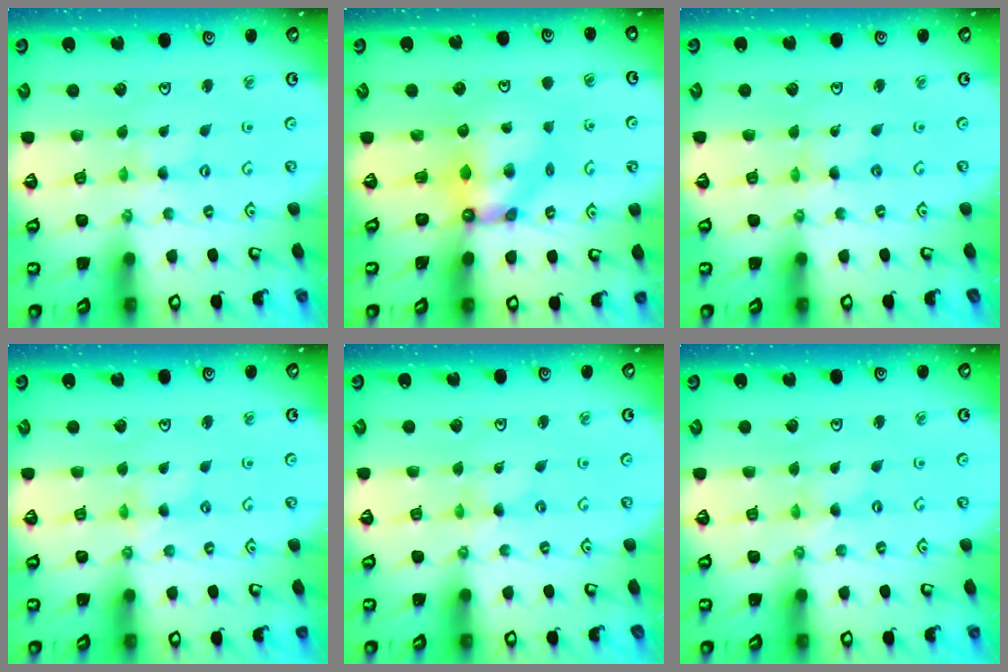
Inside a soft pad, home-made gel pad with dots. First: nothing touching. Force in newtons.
{"total": 7.1, "press": 7.1, "slide": 0.5}
{"total": 1.3, "press": 1.3, "slide": 0.1}
{"total": 0.9, "press": 0.8, "slide": 0.2}
{"total": 0.0}
{"total": 0.0}